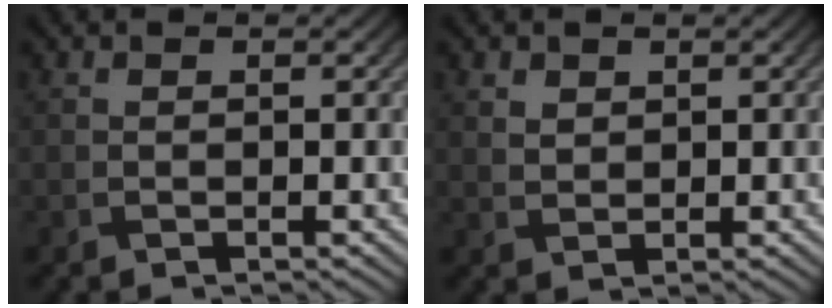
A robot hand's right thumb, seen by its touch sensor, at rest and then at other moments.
{"total": 1.8, "force": [1.2, 1.2, 0.7], "torque": [-0.021, -0.004, 0.024]}